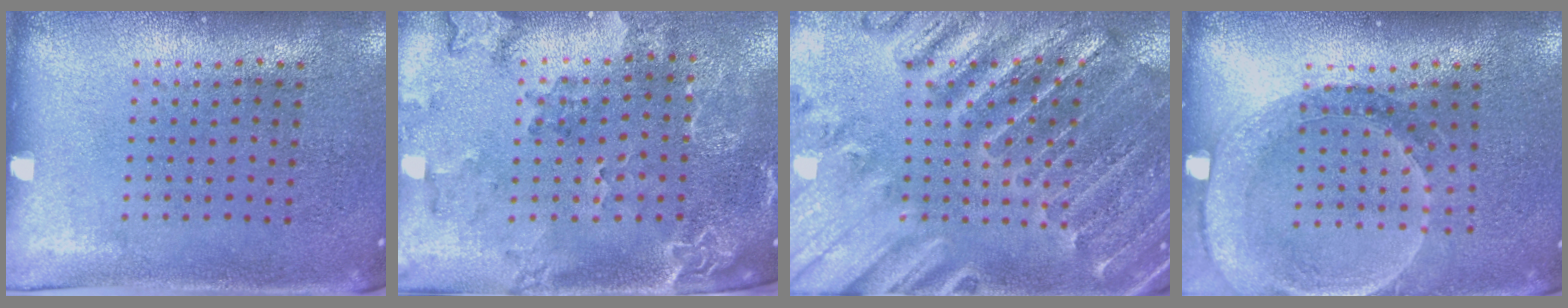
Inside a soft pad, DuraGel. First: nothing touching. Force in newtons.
{"total": 2.0, "press": 1.9, "slide": 0.7}
{"total": 2.7, "press": 2.7, "slide": 0.4}
{"total": 1.5, "press": 1.5, "slide": 0.3}